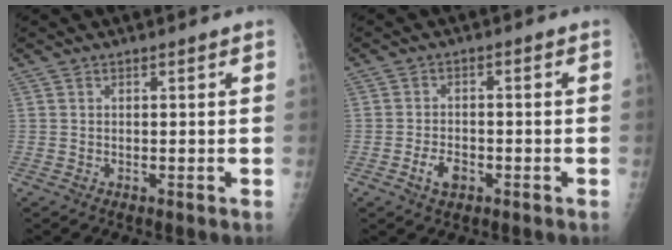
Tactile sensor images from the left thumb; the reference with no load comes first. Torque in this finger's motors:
{"motor_torque": [-0.37, 0.43, 0.33, 0.24, 0.01]}